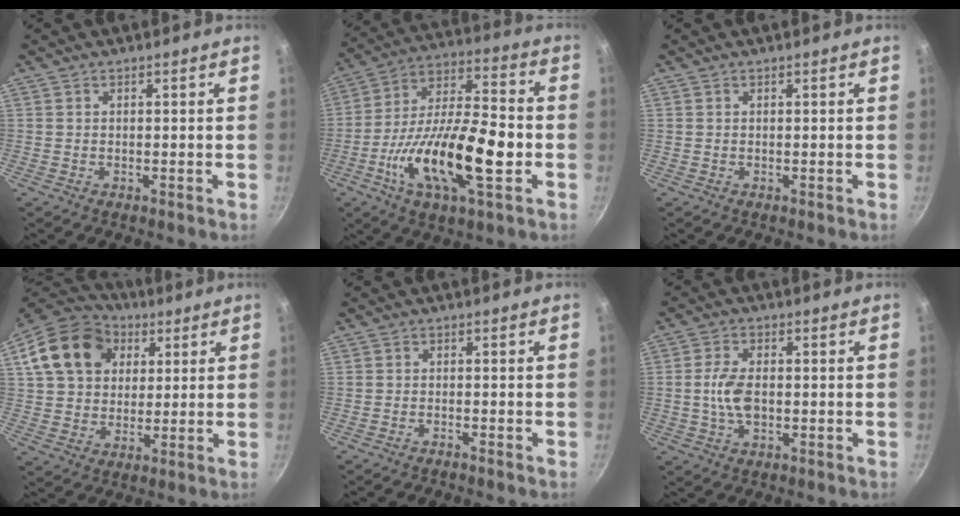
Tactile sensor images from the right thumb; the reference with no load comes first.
{"total": 21.9, "force": [-5.5, 8.3, 19.5], "torque": [-0.337, 0.033, -0.101]}
{"total": 0.0}
{"total": 18.3, "force": [5.8, 14.1, 10.1], "torque": [-0.169, 0.018, 0.095]}
{"total": 1.0, "force": [-0.9, -0.1, 0.3], "torque": [-0.018, 0.012, -0.015]}
{"total": 6.1, "force": [-0.5, 3.5, 5.0], "torque": [-0.095, 0.009, -0.013]}